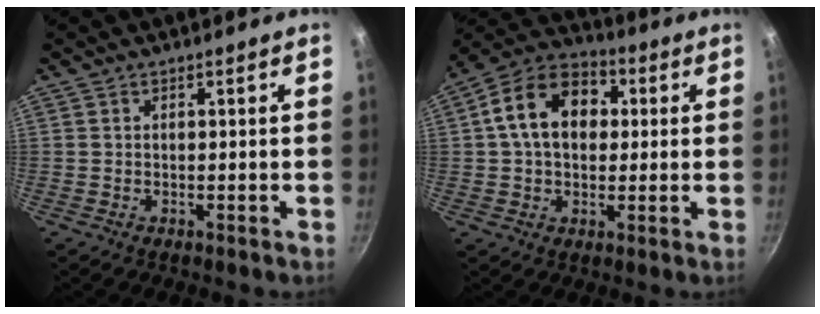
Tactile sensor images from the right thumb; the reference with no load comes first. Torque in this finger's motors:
{"motor_torque": [-0.48, 2.27, 1.01, 0.08, 0.12]}